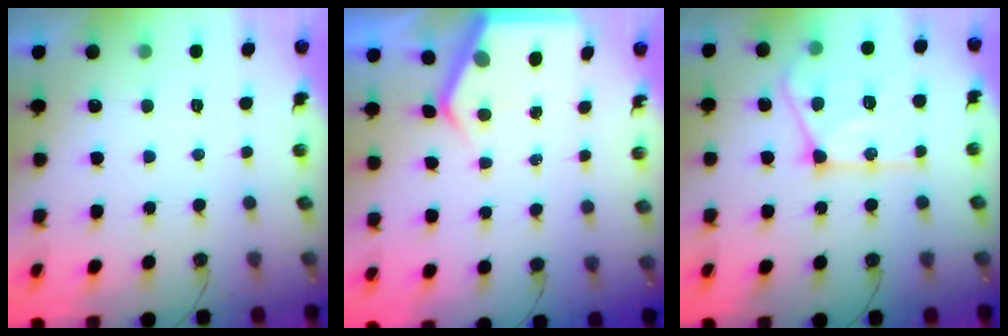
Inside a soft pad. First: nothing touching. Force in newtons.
{"total": 4.7, "press": 4.7, "slide": 0.3}
{"total": 17.9, "press": 17.8, "slide": 2.1}